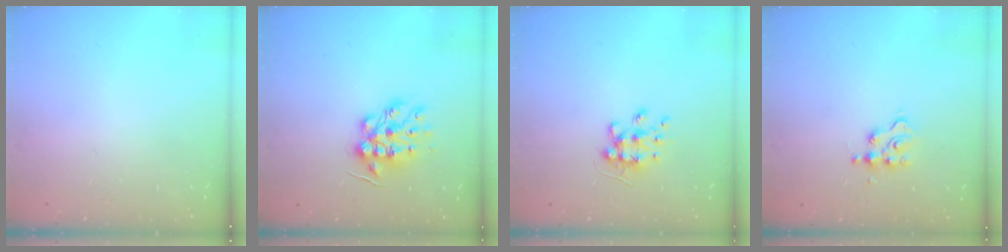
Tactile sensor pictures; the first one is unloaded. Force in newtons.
{"total": 13.8, "press": 13.8, "slide": 0.3}
{"total": 8.4, "press": 8.3, "slide": 0.6}
{"total": 3.3, "press": 3.3, "slide": 0.2}